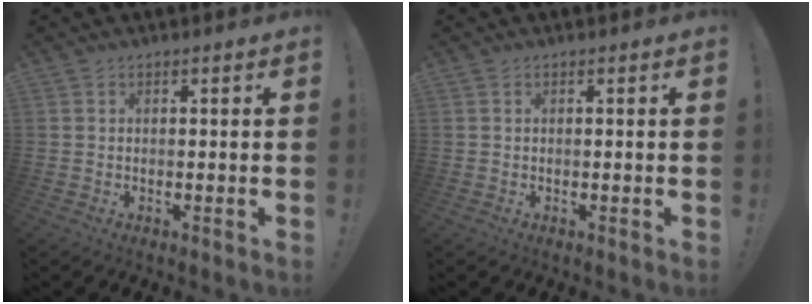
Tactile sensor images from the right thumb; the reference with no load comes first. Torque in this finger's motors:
{"motor_torque": [0.08, 0.24, -0.06, 0.06, 0.06]}